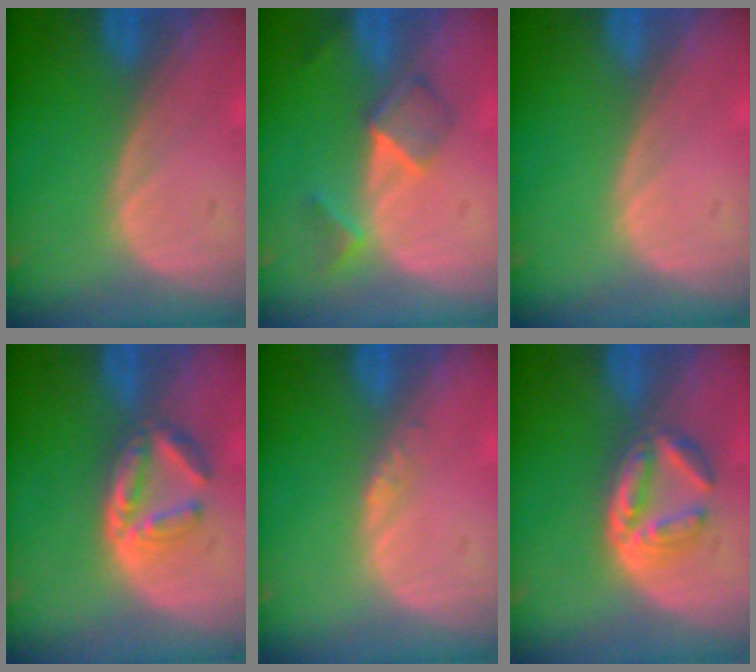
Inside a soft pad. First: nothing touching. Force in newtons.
{"total": 5.3, "press": 4.5, "slide": 2.8}
{"total": 0.0}
{"total": 5.1, "press": 5.0, "slide": 1.1}
{"total": 1.1, "press": 1.1, "slide": 0.1}
{"total": 5.9, "press": 5.3, "slide": 2.7}